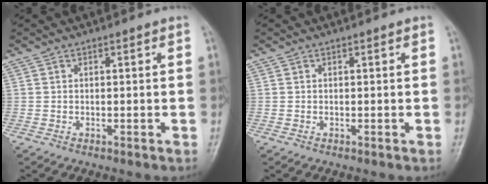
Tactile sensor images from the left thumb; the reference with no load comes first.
{"total": 0.0}